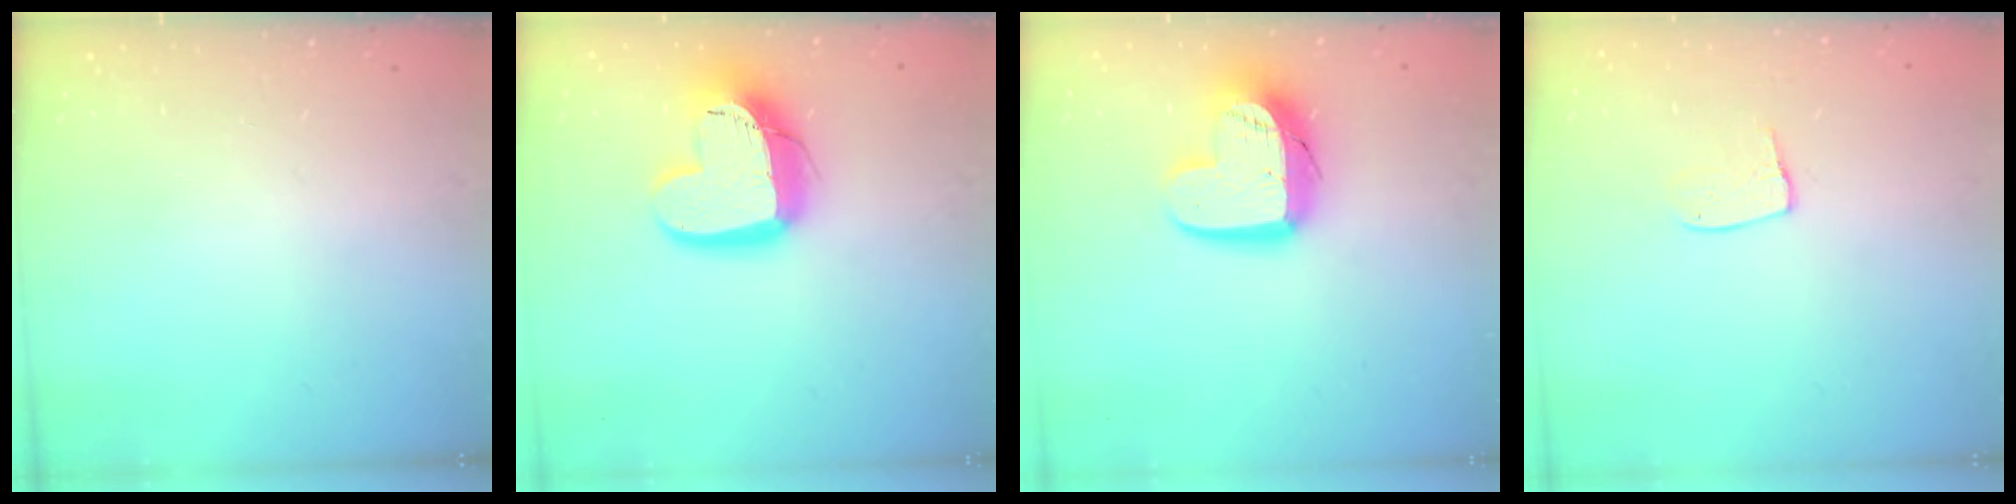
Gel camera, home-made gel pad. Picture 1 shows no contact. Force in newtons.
{"total": 18.9, "press": 18.8, "slide": 1.5}
{"total": 14.4, "press": 14.3, "slide": 1.4}
{"total": 7.5, "press": 7.5, "slide": 0.4}